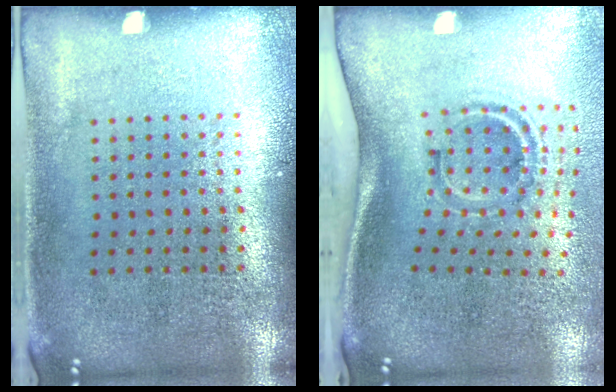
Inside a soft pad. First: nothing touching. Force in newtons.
{"total": 2.0, "press": 1.1, "slide": 1.6}